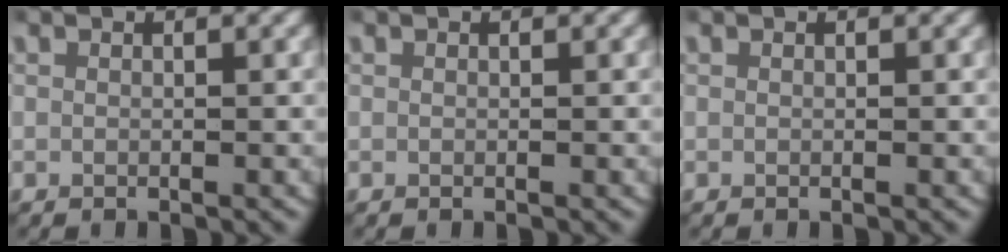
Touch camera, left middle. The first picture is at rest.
{"total": 0.0}
{"total": 0.0}